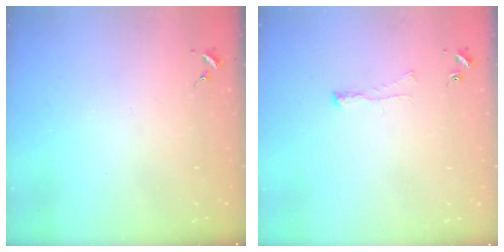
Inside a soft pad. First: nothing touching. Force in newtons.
{"total": 2.7, "press": 2.6, "slide": 0.7}